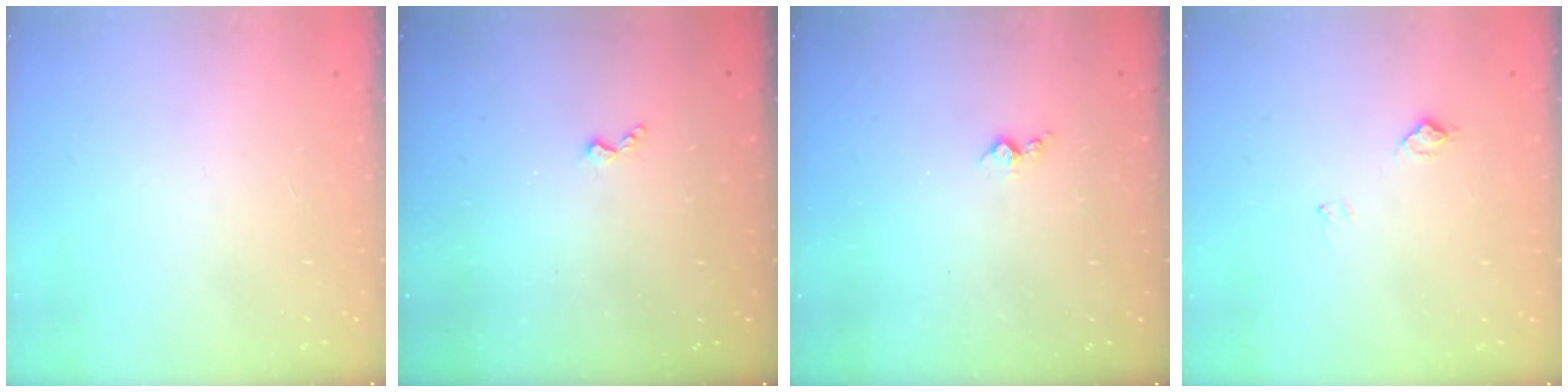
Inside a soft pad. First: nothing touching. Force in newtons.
{"total": 3.3, "press": 3.3, "slide": 0.5}
{"total": 3.7, "press": 3.7, "slide": 0.4}
{"total": 6.9, "press": 6.8, "slide": 0.7}